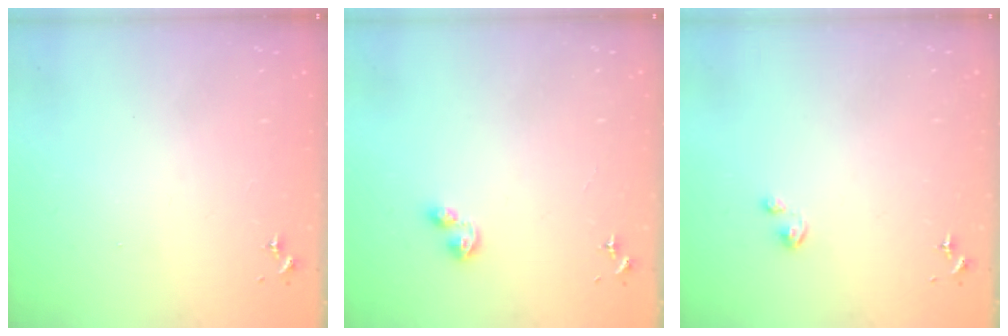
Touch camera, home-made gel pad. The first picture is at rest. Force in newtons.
{"total": 5.0, "press": 4.9, "slide": 0.9}
{"total": 0.9, "press": 0.9, "slide": 0.1}